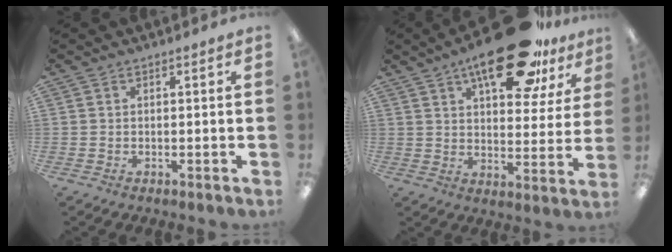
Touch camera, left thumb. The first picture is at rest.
{"total": 22.1, "force": [13.8, 9.1, 14.7], "torque": [-0.206, -0.065, 0.219]}